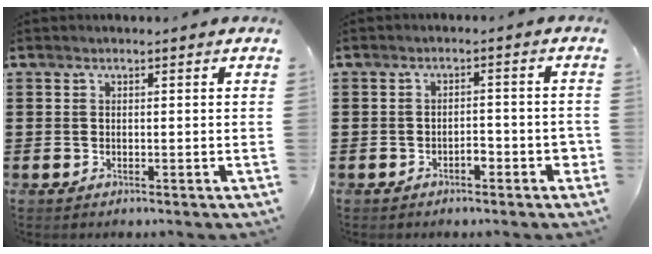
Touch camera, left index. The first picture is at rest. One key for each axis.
{"total": 3.0, "fx": -1.7, "fy": 1.2, "fz": 2.1, "tx": -0.036, "ty": 0.003, "tz": -0.034}